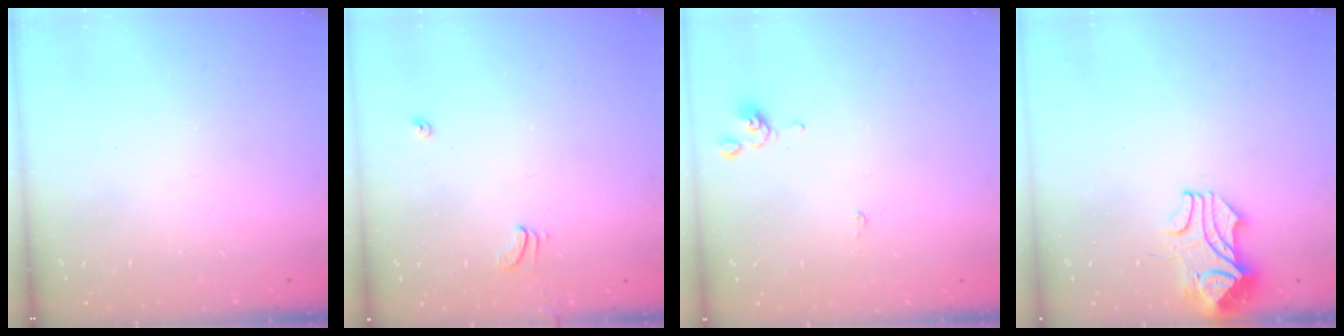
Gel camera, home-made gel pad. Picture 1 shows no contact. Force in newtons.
{"total": 2.0, "press": 1.9, "slide": 0.4}
{"total": 0.0}
{"total": 2.3, "press": 2.1, "slide": 0.8}